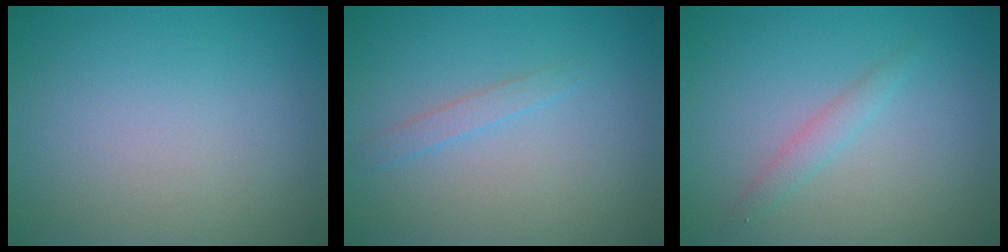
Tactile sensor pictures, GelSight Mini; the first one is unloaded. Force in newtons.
{"total": 1.1, "press": 1.1, "slide": 0.1}
{"total": 1.4, "press": 1.4, "slide": 0.0}